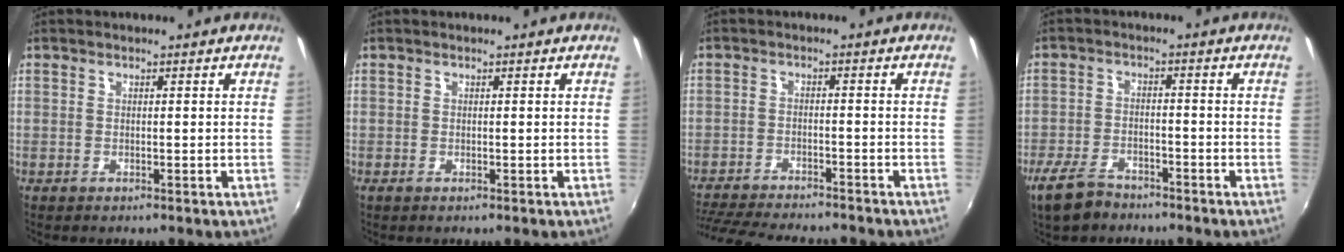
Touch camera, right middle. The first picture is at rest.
{"total": 0.0}
{"total": 15.1, "force": [-13.5, 2.5, 6.3], "torque": [-0.142, -0.025, -0.212]}
{"total": 7.2, "force": [-5.5, 3.3, 3.1], "torque": [-0.089, -0.004, -0.100]}